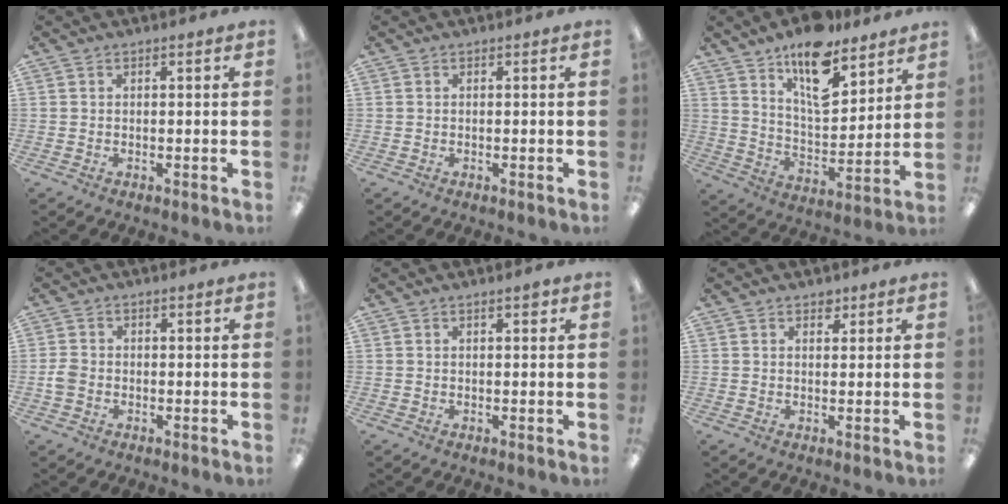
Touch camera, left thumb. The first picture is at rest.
{"total": 0.0}
{"total": 15.1, "force": [10.9, 6.2, 8.4], "torque": [-0.128, -0.064, 0.188]}
{"total": 2.5, "force": [-0.8, 2.0, 1.4], "torque": [-0.023, 0.004, -0.014]}
{"total": 1.6, "force": [0.8, 0.5, 1.3], "torque": [-0.012, -0.004, 0.009]}
{"total": 1.9, "force": [1.4, 1.1, 0.6], "torque": [0.005, -0.006, 0.022]}